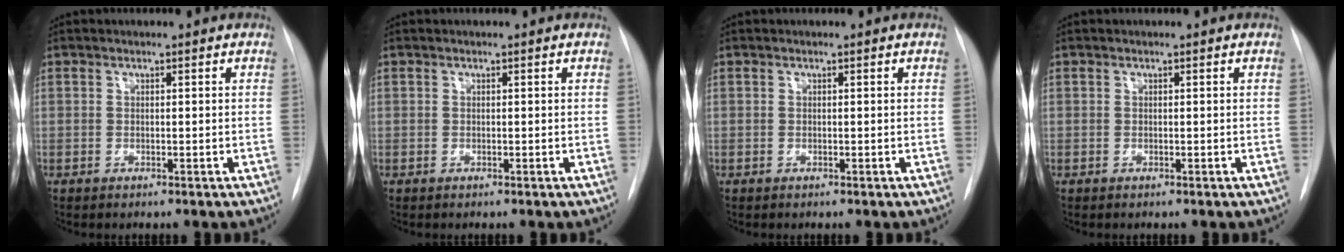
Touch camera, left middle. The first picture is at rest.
{"total": 0.0}
{"total": 0.0}
{"total": 0.0}